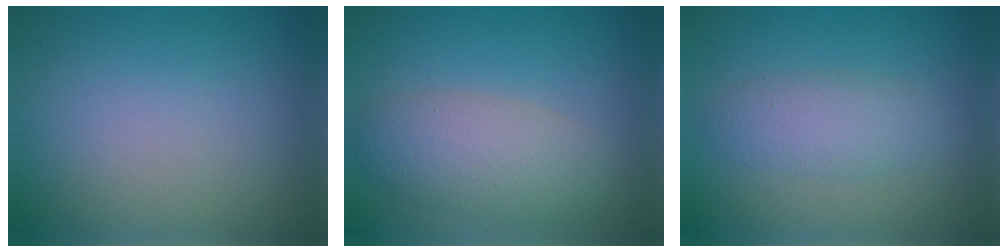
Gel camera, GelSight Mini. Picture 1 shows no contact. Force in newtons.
{"total": 4.2, "press": 4.1, "slide": 0.4}
{"total": 2.7, "press": 2.7, "slide": 0.1}